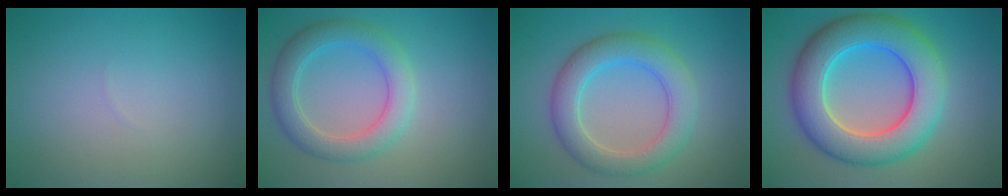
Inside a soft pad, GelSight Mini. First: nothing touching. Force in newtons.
{"total": 4.2, "press": 4.2, "slide": 0.1}
{"total": 5.2, "press": 5.2, "slide": 0.4}
{"total": 9.4, "press": 9.4, "slide": 0.4}